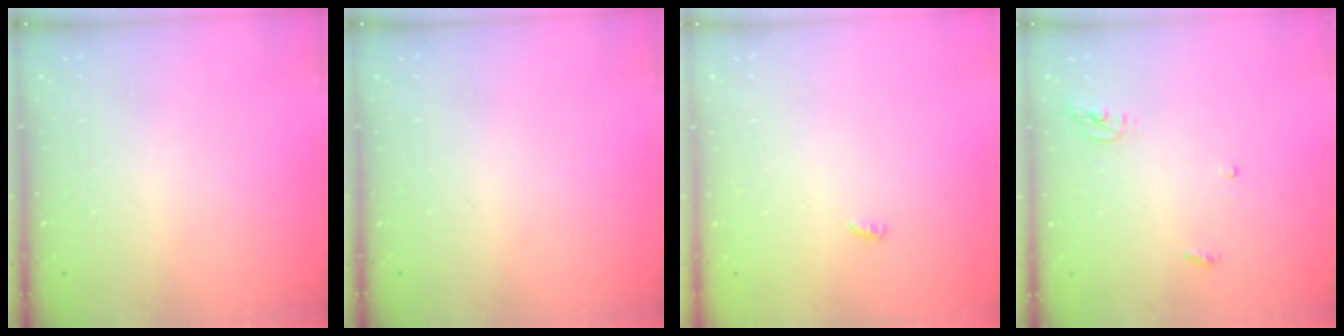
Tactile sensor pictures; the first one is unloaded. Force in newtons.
{"total": 0.0}
{"total": 1.9, "press": 1.9, "slide": 0.3}
{"total": 3.5, "press": 3.5, "slide": 0.2}